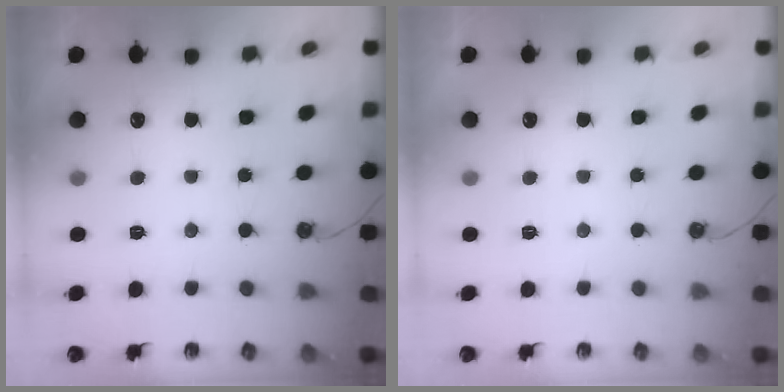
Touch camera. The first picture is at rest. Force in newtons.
{"total": 0.0}